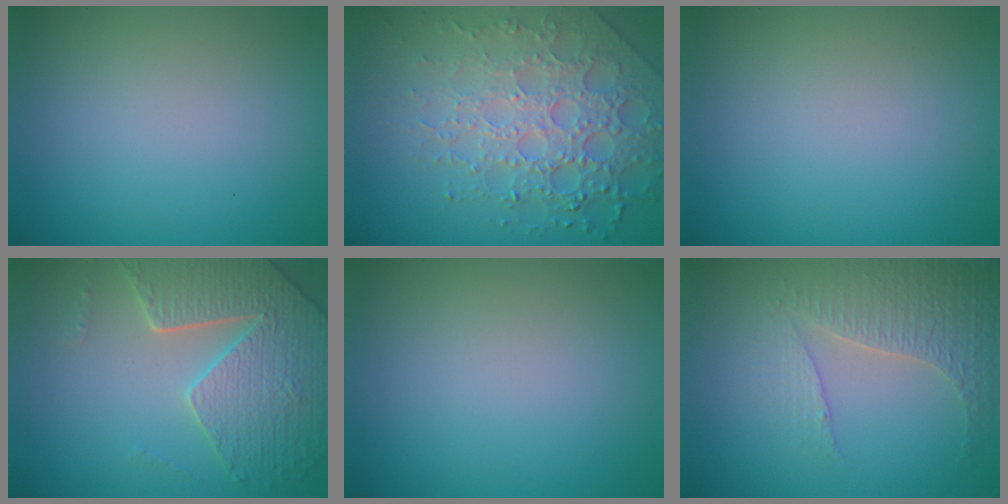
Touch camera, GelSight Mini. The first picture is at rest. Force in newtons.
{"total": 8.0, "press": 5.5, "slide": 5.9}
{"total": 0.0}
{"total": 6.1, "press": 5.0, "slide": 3.4}
{"total": 0.0}
{"total": 3.6, "press": 2.8, "slide": 2.3}